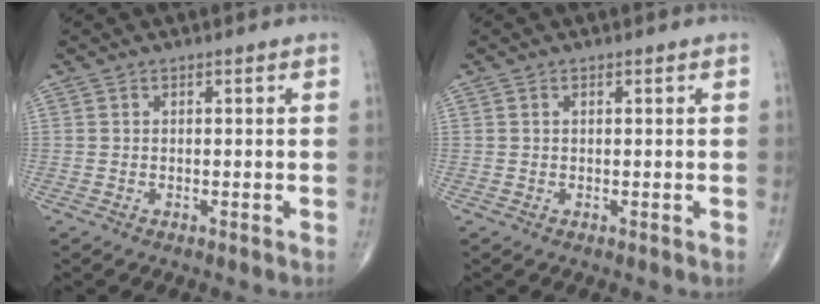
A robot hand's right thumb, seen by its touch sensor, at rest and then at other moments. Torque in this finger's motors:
{"motor_torque": [-0.28, -0.08, -0.13, -0.05, 0.02]}